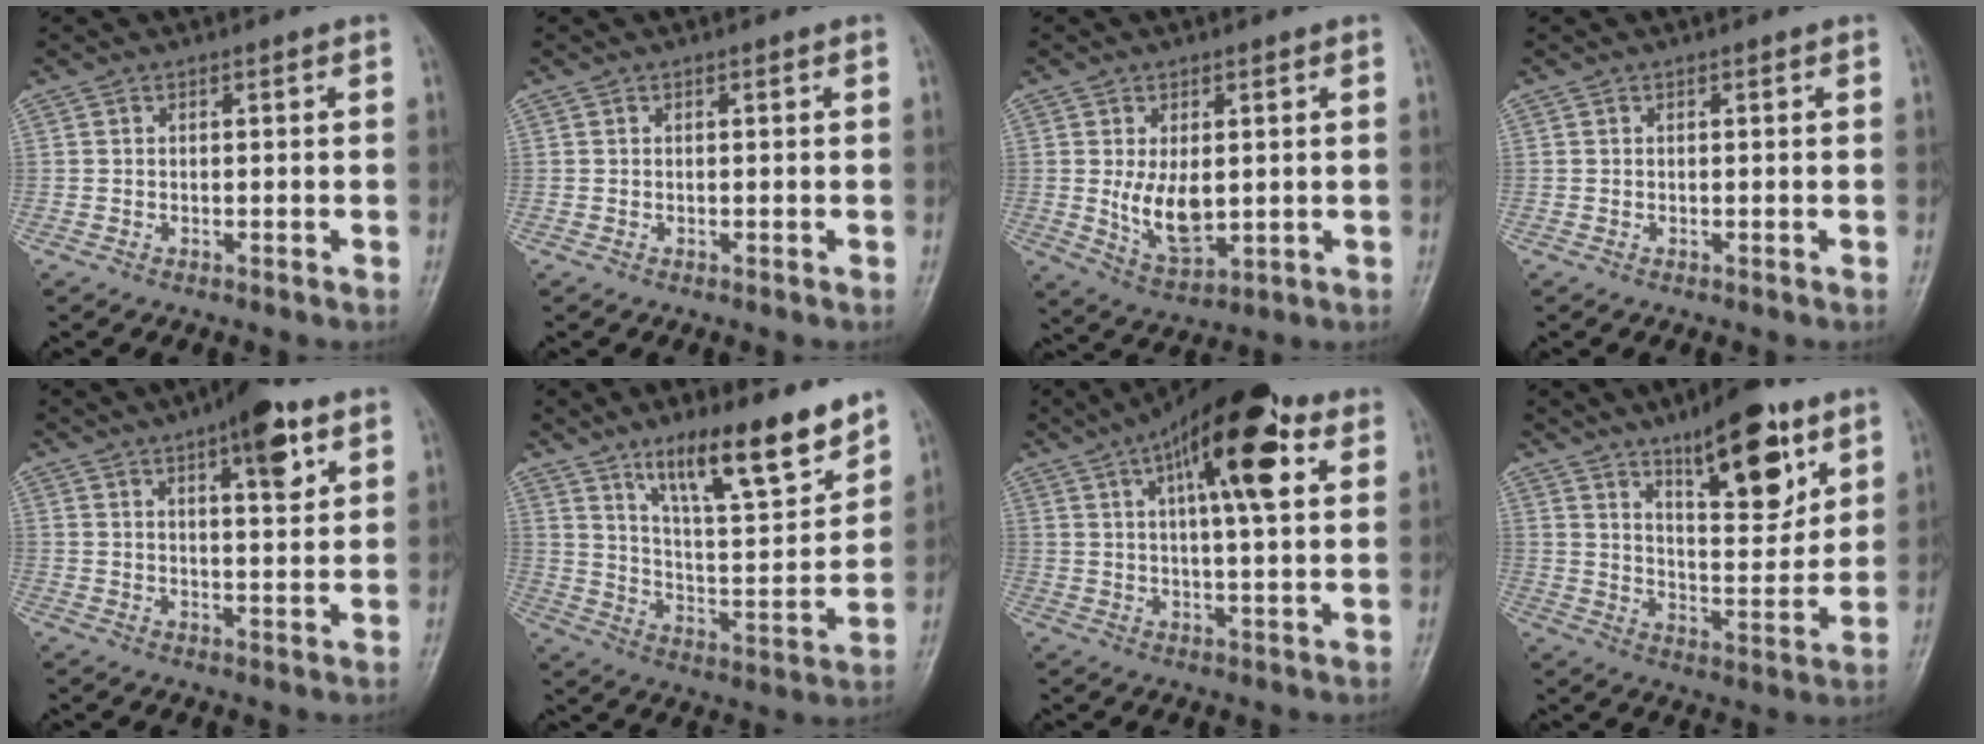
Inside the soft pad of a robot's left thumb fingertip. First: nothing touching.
{"total": 0.0}
{"total": 8.3, "force": [0.4, 4.6, 6.9], "torque": [-0.107, -0.019, 0.021]}
{"total": 0.0}
{"total": 9.5, "force": [5.0, 2.9, 7.5], "torque": [-0.093, -0.021, 0.069]}
{"total": 17.1, "force": [12.0, 3.9, 11.5], "torque": [-0.160, -0.076, 0.210]}
{"total": 17.3, "force": [7.2, 5.6, 14.7], "torque": [-0.206, 0.000, 0.103]}
{"total": 15.8, "force": [9.3, 5.5, 11.5], "torque": [-0.137, -0.057, 0.150]}